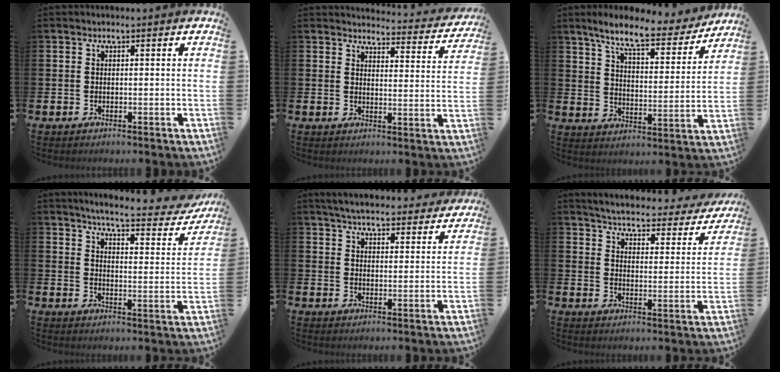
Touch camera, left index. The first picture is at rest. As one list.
[{"total": 3.5, "force": [3.4, 0.6, 0.4], "torque": [-0.012, -0.031, 0.053]}, {"total": 8.8, "force": [7.7, 1.7, 3.9], "torque": [-0.096, -0.041, 0.129]}, {"total": 5.2, "force": [4.8, 0.3, 1.9], "torque": [-0.055, -0.036, 0.075]}, {"total": 5.5, "force": [5.3, 0.8, 0.9], "torque": [-0.029, -0.036, 0.092]}, {"total": 4.2, "force": [4.0, 0.7, 1.1], "torque": [-0.049, -0.031, 0.061]}]